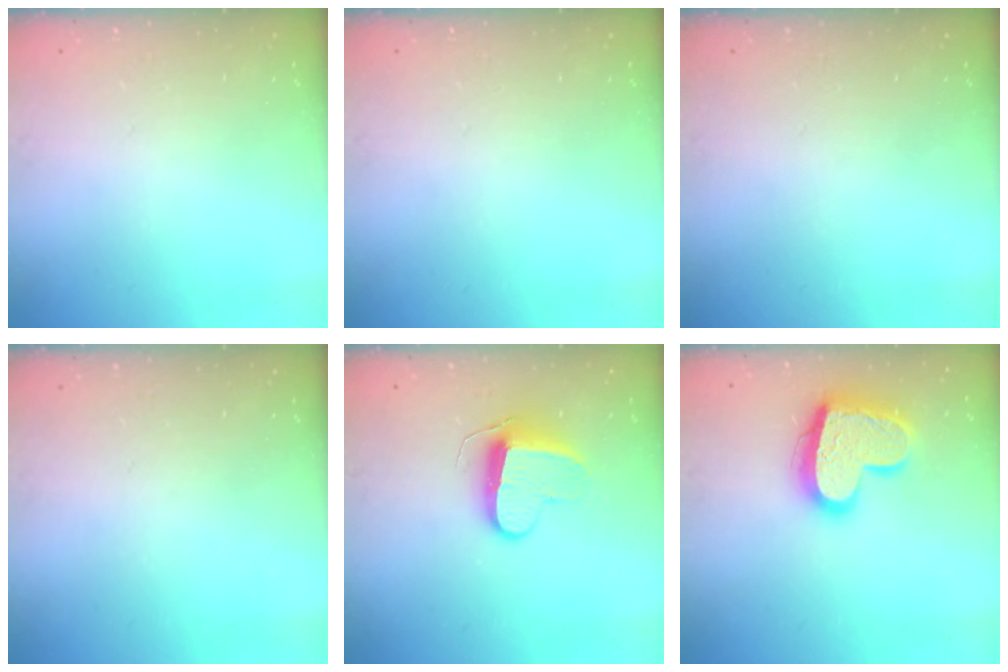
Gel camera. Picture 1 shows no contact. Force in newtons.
{"total": 0.0}
{"total": 0.0}
{"total": 0.0}
{"total": 9.6, "press": 9.6, "slide": 0.2}
{"total": 18.2, "press": 18.2, "slide": 1.6}